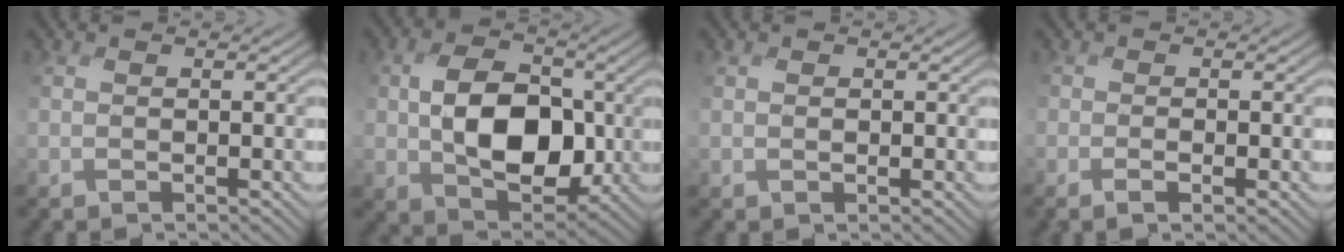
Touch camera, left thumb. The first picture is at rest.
{"total": 10.1, "force": [-0.7, 7.0, 7.2], "torque": [-0.130, -0.010, -0.014]}
{"total": 0.5, "force": [0.0, 0.4, 0.3], "torque": [-0.007, -0.001, 0.001]}
{"total": 1.2, "force": [-1.0, 0.4, 0.6], "torque": [-0.009, -0.003, -0.022]}